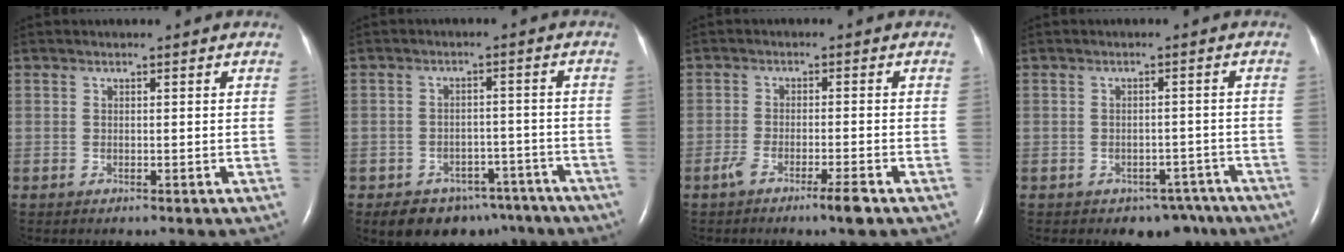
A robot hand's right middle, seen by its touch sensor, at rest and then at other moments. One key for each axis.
{"total": 10.7, "fx": -7.8, "fy": 6.5, "fz": 3.3, "tx": -0.032, "ty": 0.016, "tz": -0.095}
{"total": 4.2, "fx": -2.8, "fy": 0.0, "fz": 3.2, "tx": -0.062, "ty": -0.007, "tz": -0.052}
{"total": 5.4, "fx": -4.1, "fy": 3.4, "fz": 1.1, "tx": 0.004, "ty": 0.016, "tz": -0.051}